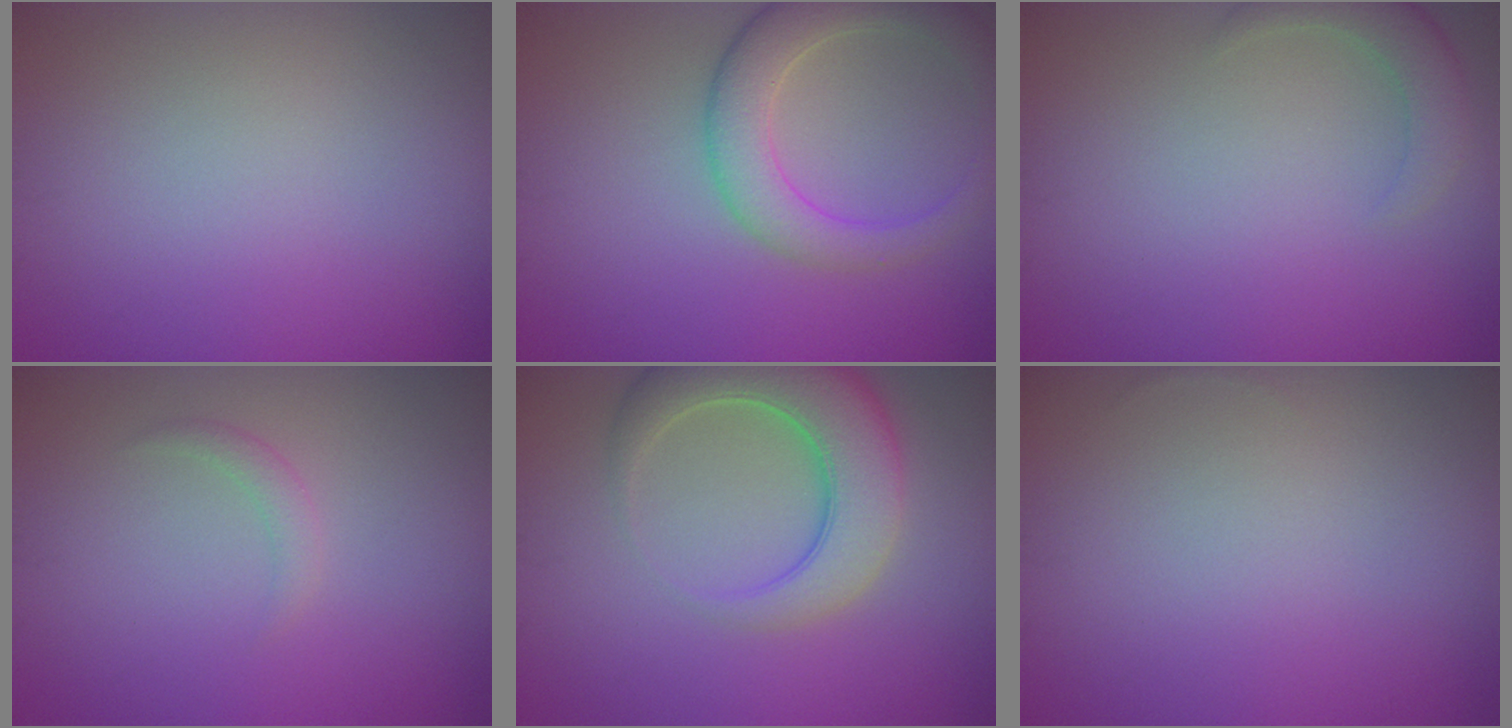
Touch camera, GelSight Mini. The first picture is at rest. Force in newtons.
{"total": 4.7, "press": 4.7, "slide": 0.3}
{"total": 2.5, "press": 2.5, "slide": 0.3}
{"total": 1.1, "press": 1.1, "slide": 0.1}
{"total": 7.2, "press": 7.2, "slide": 0.6}
{"total": 0.0}